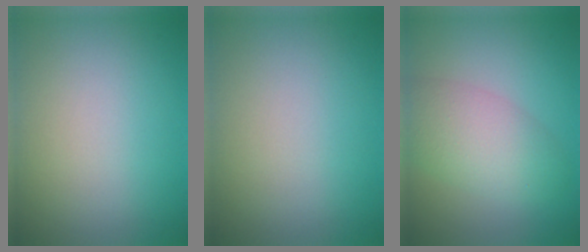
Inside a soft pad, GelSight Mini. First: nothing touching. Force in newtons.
{"total": 0.0}
{"total": 4.8, "press": 4.8, "slide": 0.2}